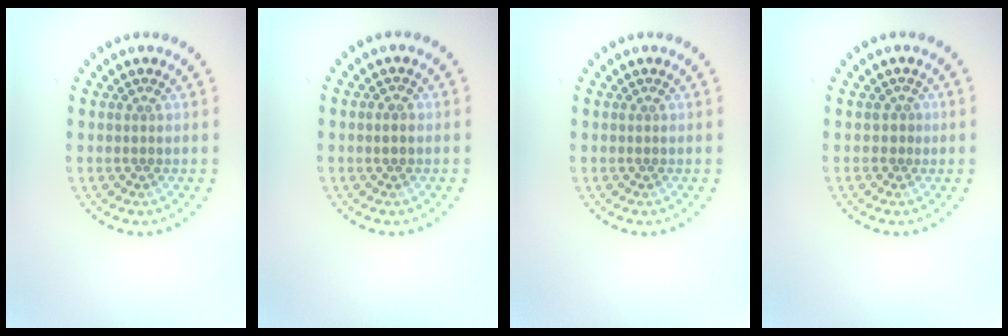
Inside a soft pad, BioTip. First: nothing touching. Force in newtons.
{"total": 0.5, "press": 0.5, "slide": 0.2}
{"total": 0.0}
{"total": 0.6, "press": 0.3, "slide": 0.5}